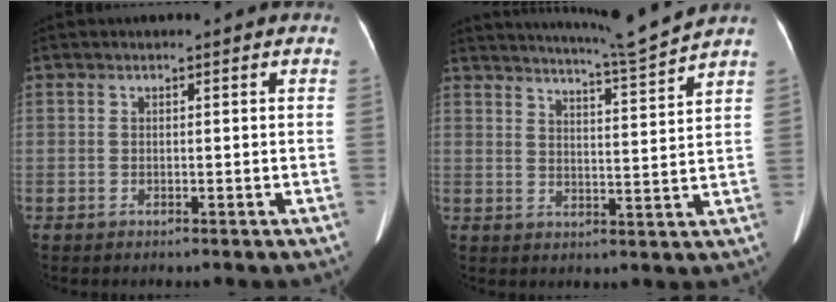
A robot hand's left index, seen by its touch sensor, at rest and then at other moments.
{"total": 9.3, "force": [8.6, -2.6, 2.3], "torque": [-0.048, -0.033, 0.132]}